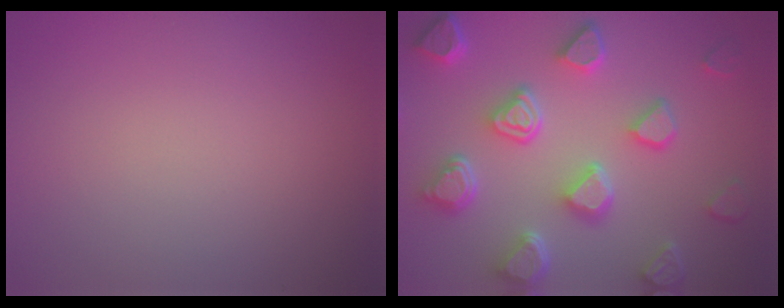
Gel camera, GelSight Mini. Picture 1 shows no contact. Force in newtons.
{"total": 7.1, "press": 5.7, "slide": 4.2}